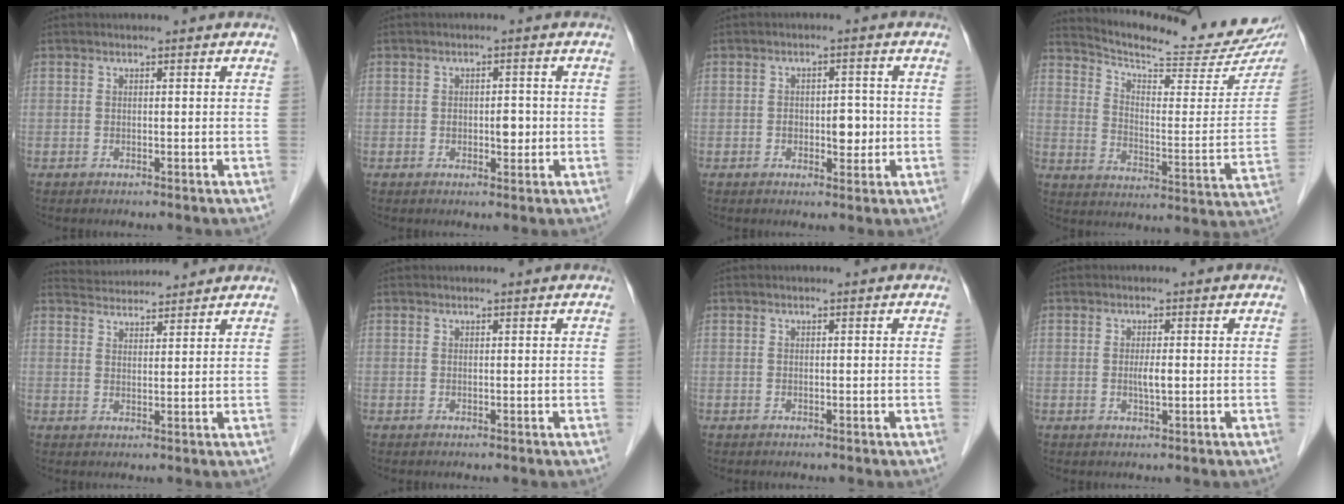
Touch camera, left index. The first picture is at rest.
{"total": 2.3, "force": [-0.3, 1.3, 1.9], "torque": [-0.027, 0.002, -0.002]}
{"total": 3.6, "force": [-0.6, 2.0, 2.9], "torque": [-0.038, 0.005, -0.004]}
{"total": 21.2, "force": [19.8, 1.6, 7.4], "torque": [-0.113, -0.066, 0.259]}
{"total": 6.3, "force": [6.3, 0.5, 0.6], "torque": [-0.016, 0.031, 0.095]}
{"total": 0.8, "force": [0.8, 0.0, 0.2], "torque": [-0.006, 0.008, 0.011]}
{"total": 0.0}
{"total": 1.8, "force": [-0.1, 0.2, 1.8], "torque": [-0.035, -0.001, 0.000]}